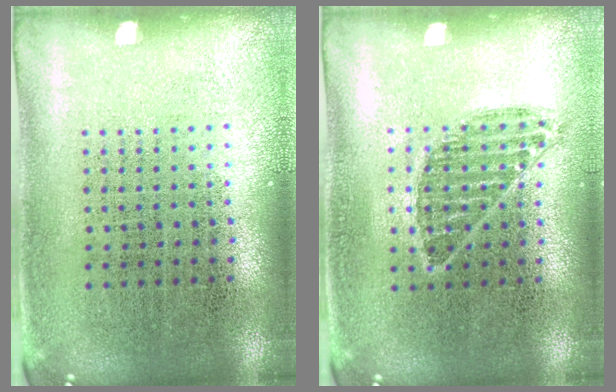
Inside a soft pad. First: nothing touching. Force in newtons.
{"total": 0.7, "press": 0.7, "slide": 0.2}